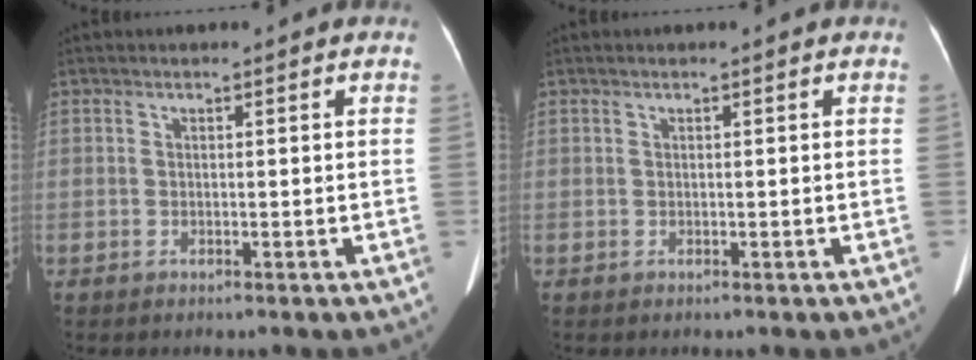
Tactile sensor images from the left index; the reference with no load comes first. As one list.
[{"total": 0.0}]